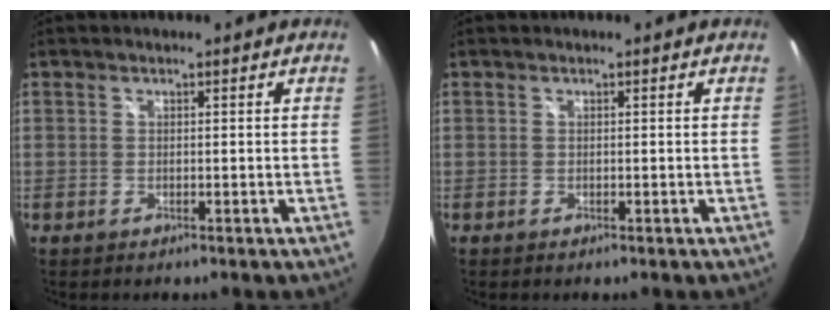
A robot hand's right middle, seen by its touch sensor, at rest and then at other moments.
{"total": 0.0}